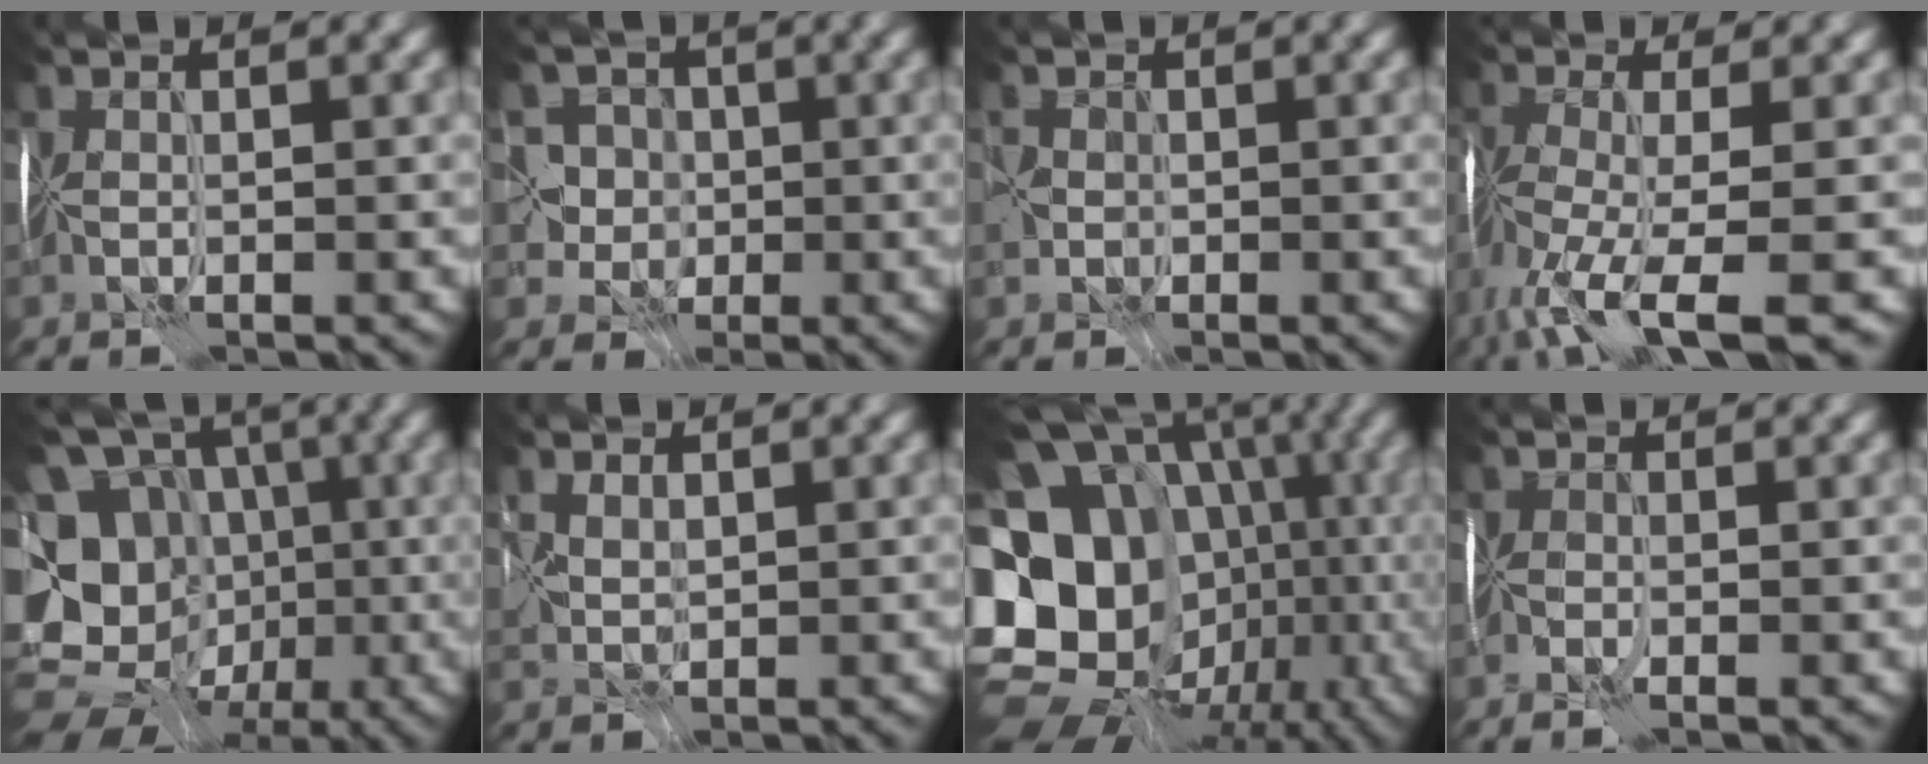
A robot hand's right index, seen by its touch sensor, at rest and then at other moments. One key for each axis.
{"total": 4.2, "fx": -0.2, "fy": 4.1, "fz": 0.7, "tx": -0.001, "ty": 0.026, "tz": -0.028}
{"total": 1.1, "fx": -0.3, "fy": 1.0, "fz": -0.2, "tx": -0.004, "ty": 0.005, "tz": -0.011}
{"total": 10.0, "fx": -5.8, "fy": 3.0, "fz": 7.5, "tx": -0.157, "ty": -0.013, "tz": -0.094}
{"total": 19.1, "fx": -4.6, "fy": 16.7, "fz": 8.1, "tx": -0.200, "ty": 0.007, "tz": -0.095}
{"total": 1.1, "fx": 0.9, "fy": 0.7, "fz": 0.1, "tx": -0.016, "ty": 0.009, "tz": 0.020}
{"total": 20.8, "fx": -3.6, "fy": 17.9, "fz": 9.9, "tx": -0.178, "ty": 0.028, "tz": -0.080}
{"total": 2.2, "fx": -1.2, "fy": 0.8, "fz": 1.6, "tx": -0.024, "ty": -0.002, "tz": -0.018}